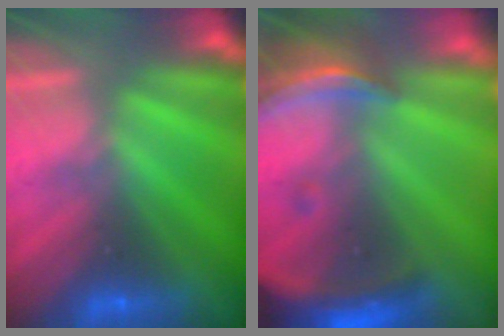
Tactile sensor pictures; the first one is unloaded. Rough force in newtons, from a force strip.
{"total": 9.1}